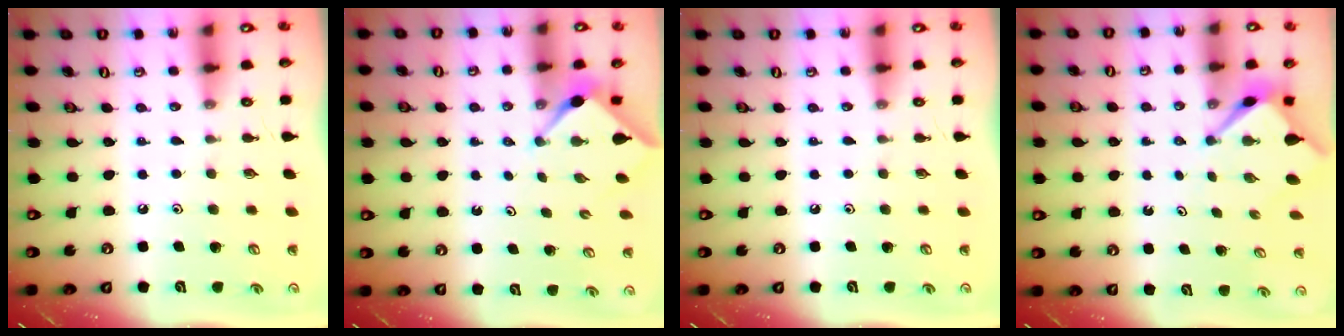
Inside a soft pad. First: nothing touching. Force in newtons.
{"total": 3.0, "press": 2.9, "slide": 0.4}
{"total": 0.0}
{"total": 3.2, "press": 3.2, "slide": 0.2}